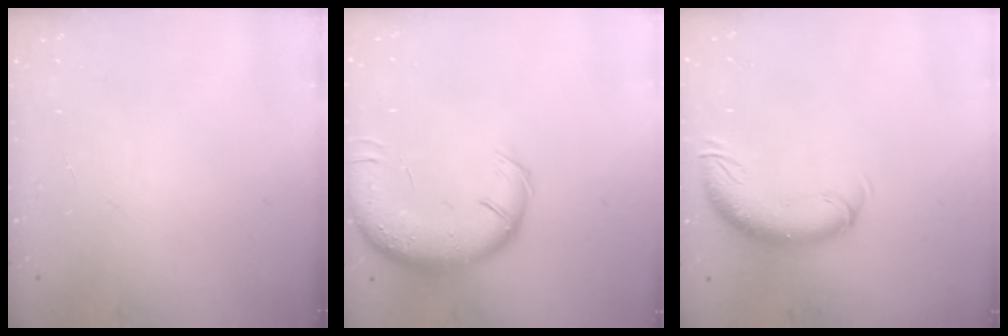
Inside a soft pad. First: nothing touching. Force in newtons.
{"total": 13.8, "press": 13.3, "slide": 3.7}
{"total": 10.6, "press": 10.4, "slide": 2.2}